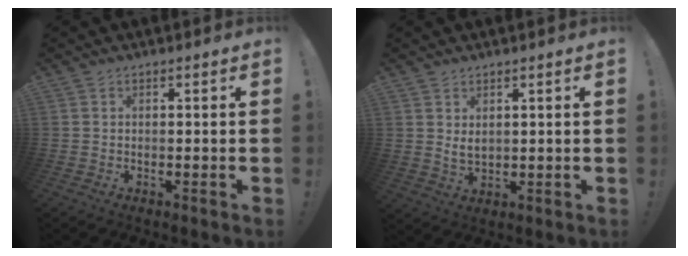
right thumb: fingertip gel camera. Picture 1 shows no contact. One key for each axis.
{"total": 4.0, "fx": 2.3, "fy": 2.5, "fz": 2.2, "tx": -0.028, "ty": -0.013, "tz": 0.041}